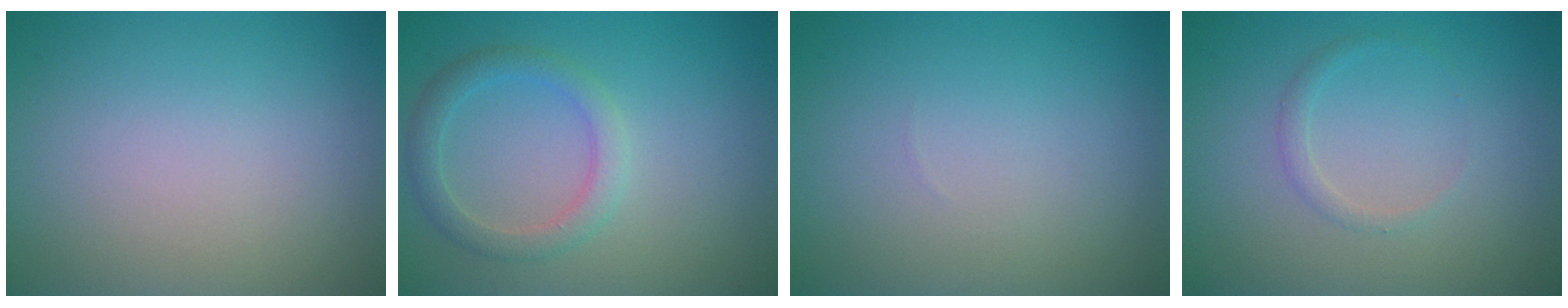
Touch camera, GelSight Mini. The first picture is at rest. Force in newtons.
{"total": 2.5, "press": 2.5, "slide": 0.1}
{"total": 0.0}
{"total": 1.0, "press": 1.0, "slide": 0.0}